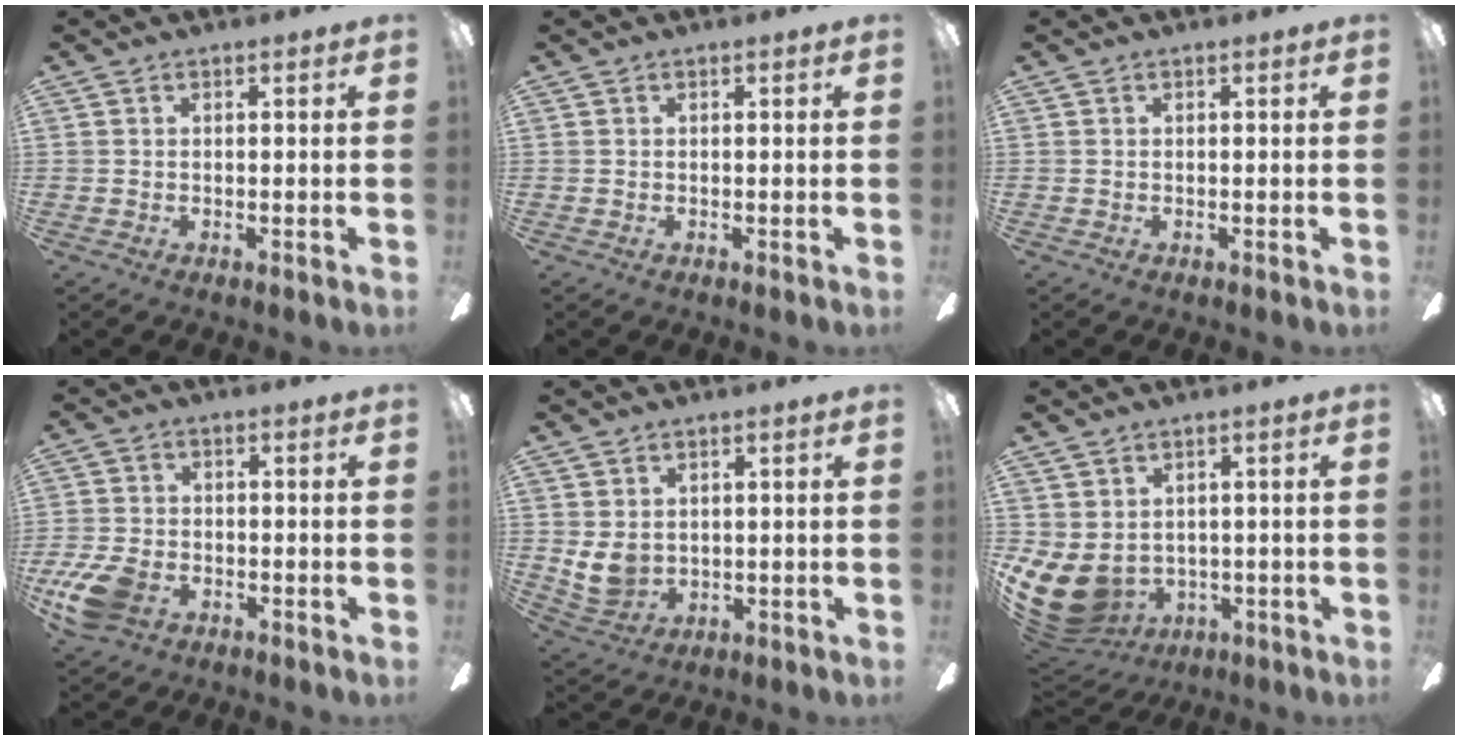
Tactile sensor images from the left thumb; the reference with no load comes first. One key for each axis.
{"total": 0.0}
{"total": 0.0}
{"total": 9.7, "fx": -4.3, "fy": 6.2, "fz": 6.0, "tx": -0.138, "ty": 0.013, "tz": -0.079}
{"total": 6.1, "fx": 1.5, "fy": 4.9, "fz": 3.2, "tx": -0.085, "ty": -0.009, "tz": 0.028}
{"total": 9.1, "fx": -1.0, "fy": 7.1, "fz": 5.6, "tx": -0.159, "ty": -0.015, "tz": -0.014}